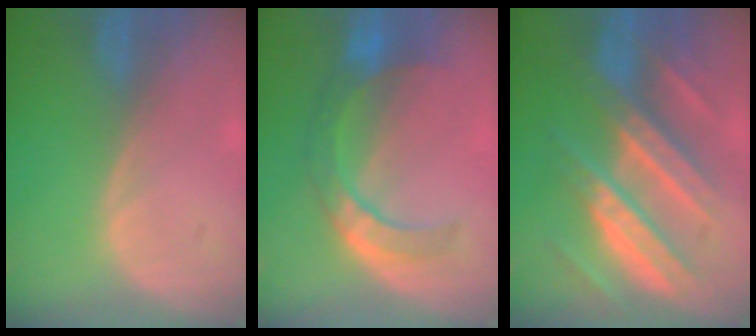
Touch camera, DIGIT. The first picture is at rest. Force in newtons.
{"total": 7.2, "press": 7.0, "slide": 1.6}
{"total": 11.4, "press": 11.3, "slide": 1.0}